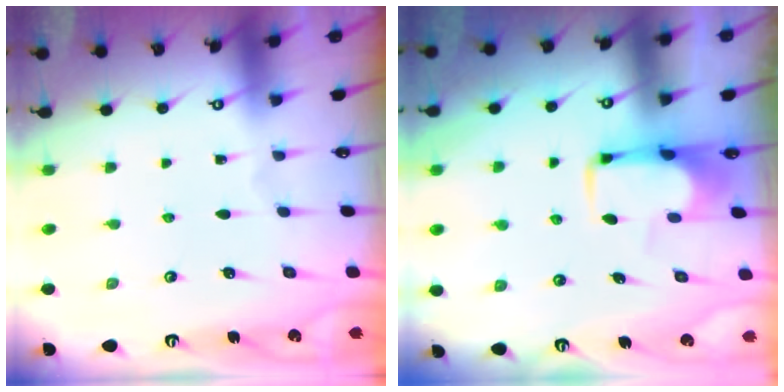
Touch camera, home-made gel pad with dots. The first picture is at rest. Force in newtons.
{"total": 2.1, "press": 2.1, "slide": 0.4}